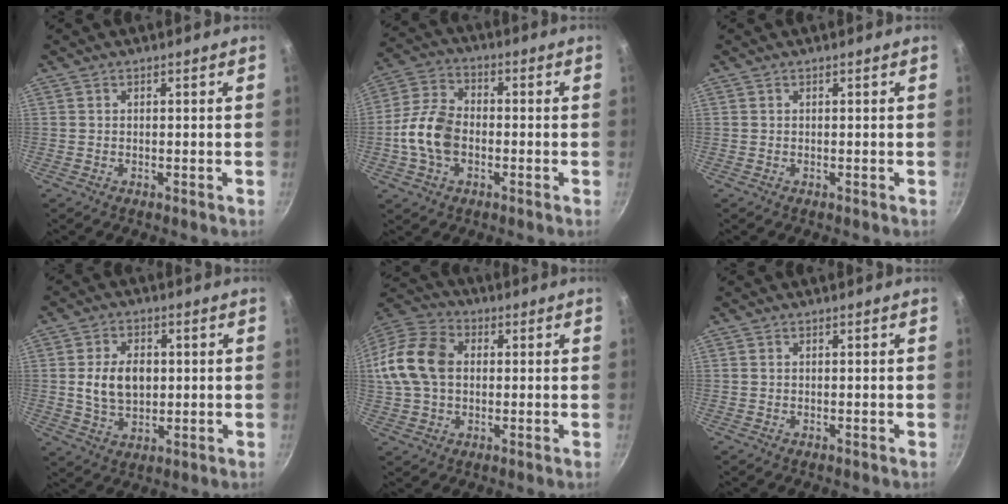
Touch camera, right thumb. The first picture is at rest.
{"total": 10.9, "force": [-2.2, 7.4, 7.7], "torque": [-0.139, 0.029, -0.053]}
{"total": 0.0}
{"total": 9.2, "force": [0.8, 6.3, 6.7], "torque": [-0.101, -0.003, 0.016]}
{"total": 15.8, "force": [1.7, 11.4, 10.7], "torque": [-0.203, 0.028, 0.019]}
{"total": 0.0}